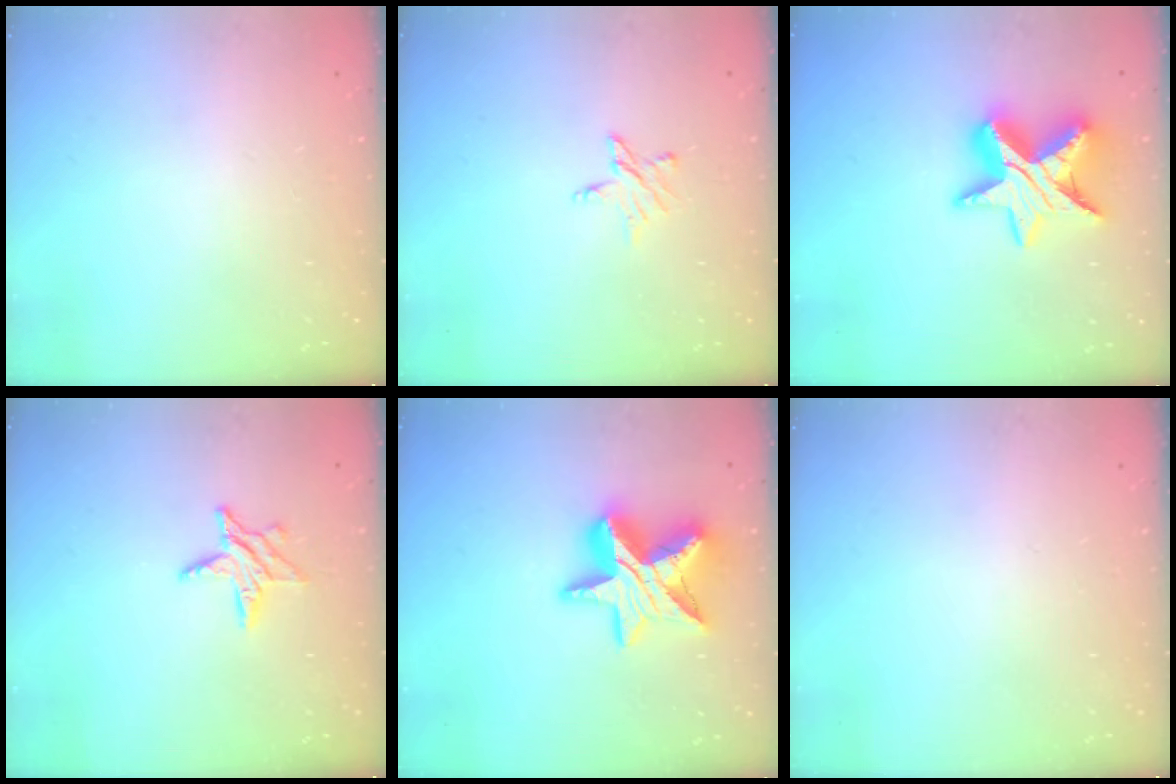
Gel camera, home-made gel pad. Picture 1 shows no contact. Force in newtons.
{"total": 5.8, "press": 5.8, "slide": 0.3}
{"total": 14.3, "press": 14.2, "slide": 0.9}
{"total": 7.4, "press": 7.4, "slide": 0.2}
{"total": 16.9, "press": 16.8, "slide": 1.3}
{"total": 0.0}